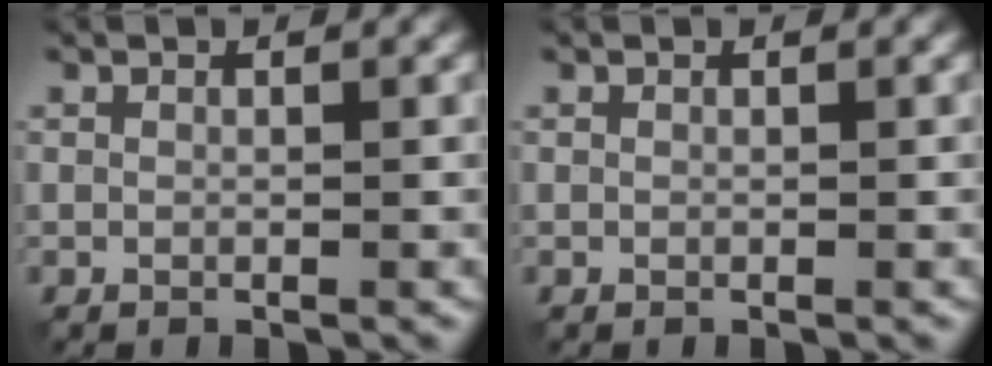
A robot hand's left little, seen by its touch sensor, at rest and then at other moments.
{"total": 0.0}